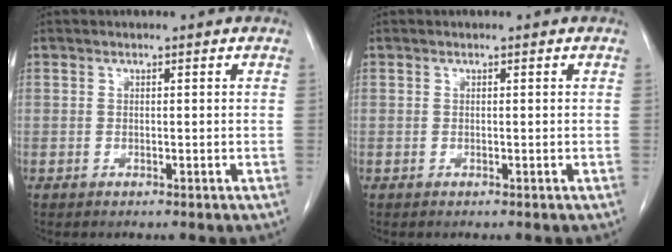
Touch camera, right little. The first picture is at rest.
{"total": 0.0}